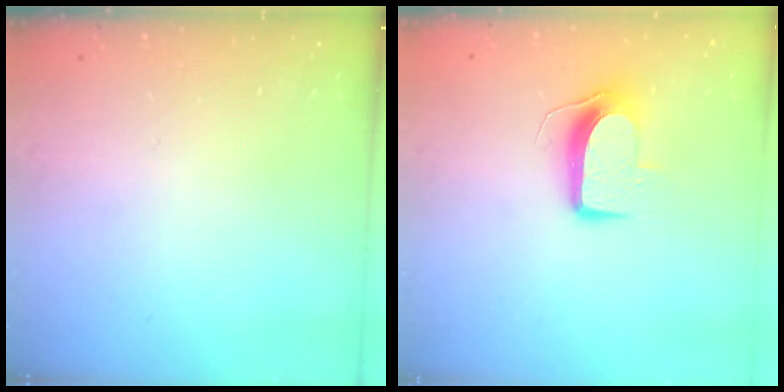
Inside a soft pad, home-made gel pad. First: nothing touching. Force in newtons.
{"total": 9.6, "press": 9.6, "slide": 0.3}